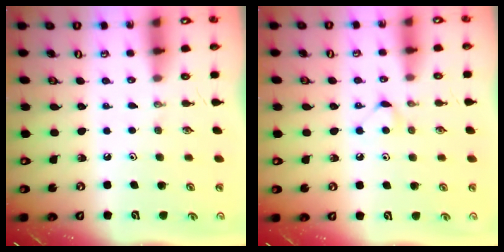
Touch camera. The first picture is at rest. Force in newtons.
{"total": 4.4, "press": 4.4, "slide": 0.6}